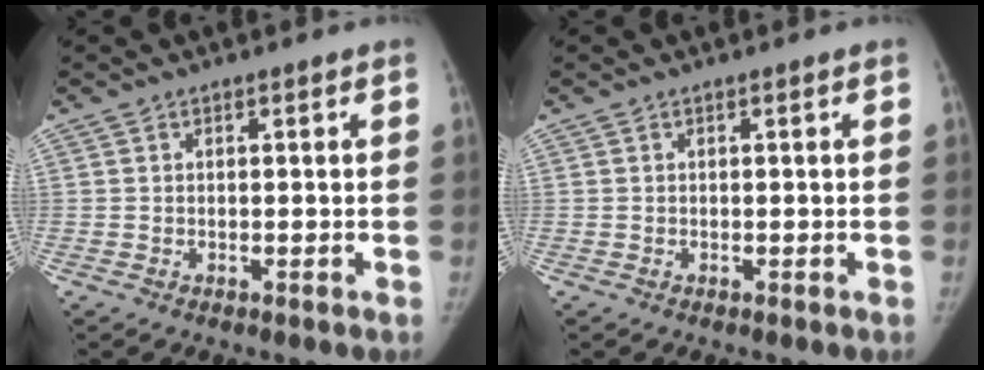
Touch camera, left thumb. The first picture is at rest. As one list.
[{"total": 0.0}]